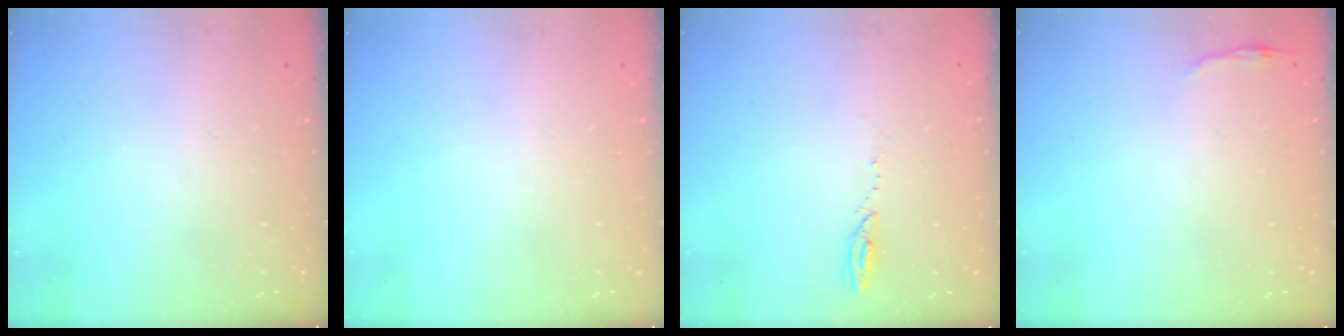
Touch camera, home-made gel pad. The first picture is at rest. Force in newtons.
{"total": 0.0}
{"total": 2.3, "press": 2.3, "slide": 0.3}
{"total": 2.9, "press": 2.8, "slide": 0.7}